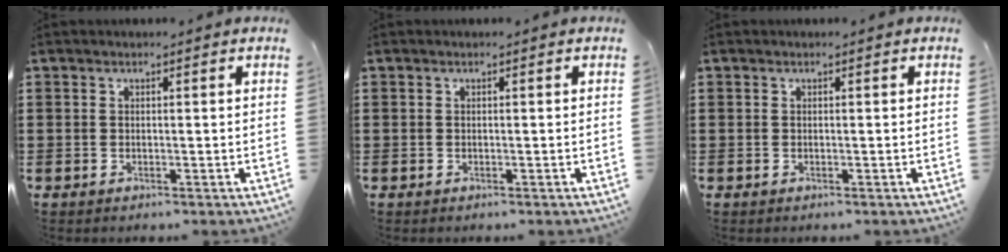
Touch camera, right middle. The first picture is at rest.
{"total": 0.0}
{"total": 0.0}